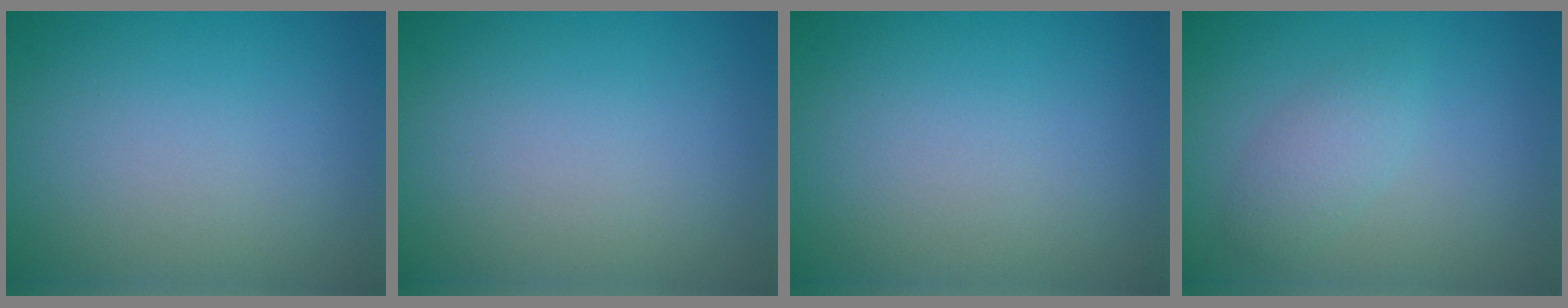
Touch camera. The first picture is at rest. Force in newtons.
{"total": 0.0}
{"total": 0.0}
{"total": 1.9, "press": 1.9, "slide": 0.1}